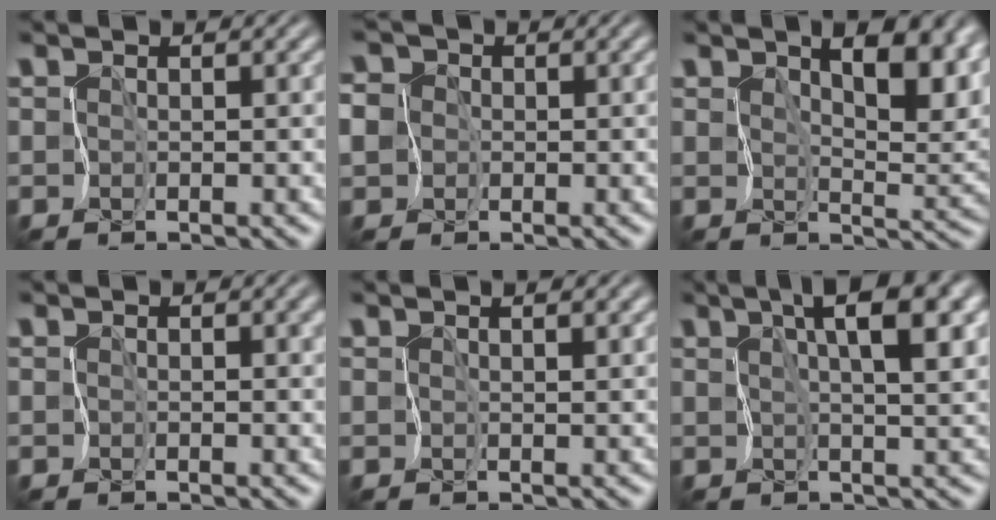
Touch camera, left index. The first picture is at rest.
{"total": 7.1, "force": [-0.7, 6.7, 2.3], "torque": [-0.049, 0.012, -0.053]}
{"total": 8.2, "force": [4.0, 3.4, 6.3], "torque": [-0.091, -0.003, 0.064]}
{"total": 1.7, "force": [0.5, 0.8, 1.4], "torque": [-0.015, -0.004, 0.008]}
{"total": 2.7, "force": [1.7, 1.0, 1.7], "torque": [-0.021, 0.008, 0.021]}
{"total": 7.5, "force": [2.7, 2.5, 6.6], "torque": [-0.095, 0.006, 0.040]}